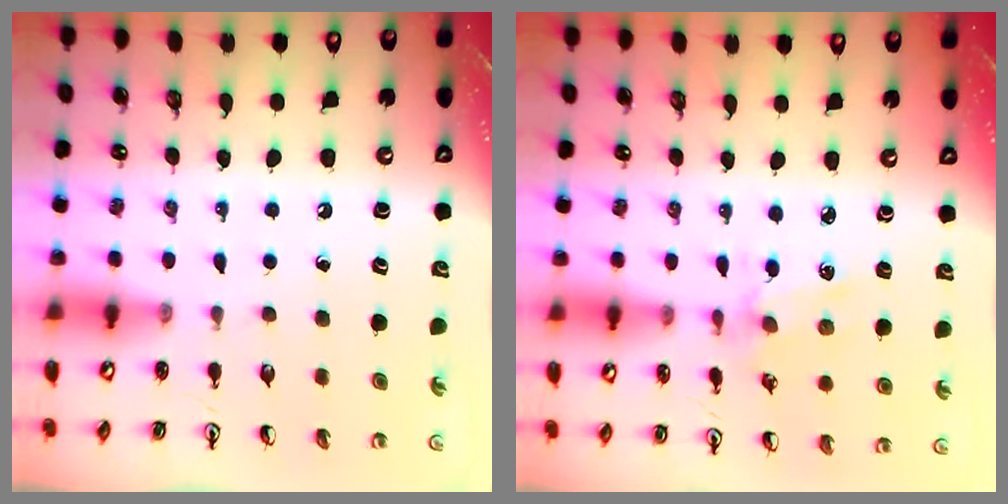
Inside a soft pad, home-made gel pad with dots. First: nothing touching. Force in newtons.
{"total": 1.5, "press": 1.4, "slide": 0.4}